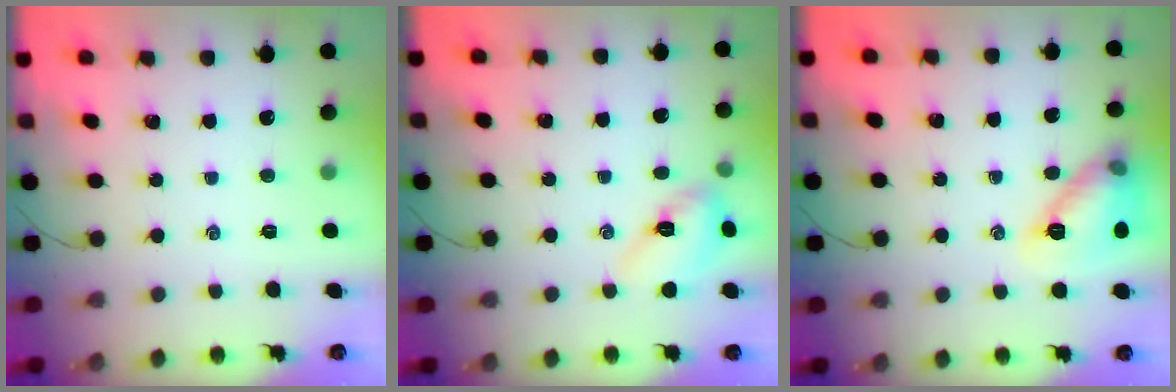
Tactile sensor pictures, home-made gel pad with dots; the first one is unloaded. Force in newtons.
{"total": 7.8, "press": 7.7, "slide": 0.3}
{"total": 12.9, "press": 12.9, "slide": 0.3}